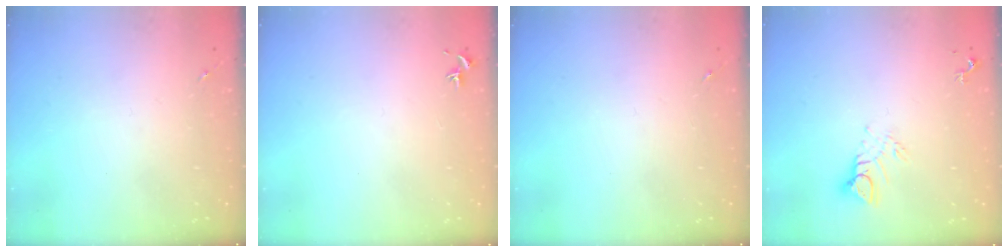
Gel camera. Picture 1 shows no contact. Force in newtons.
{"total": 0.0}
{"total": 0.0}
{"total": 6.0, "press": 6.0, "slide": 0.2}